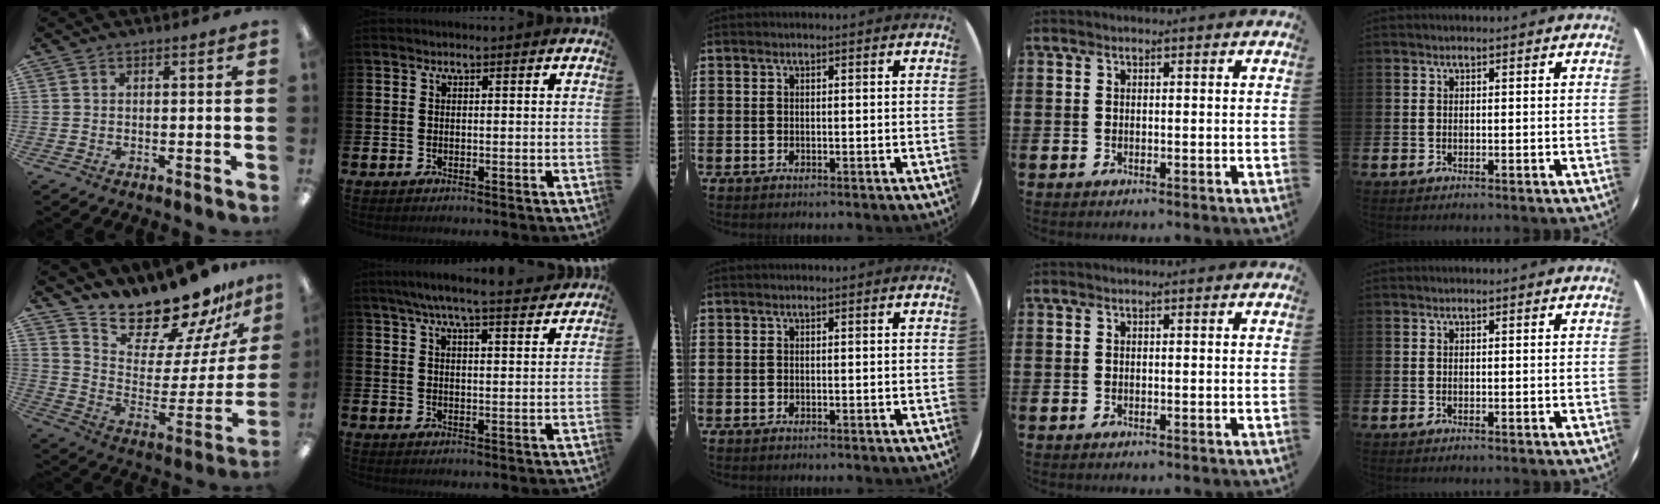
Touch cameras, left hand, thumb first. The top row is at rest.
{"thumb": {"total": 18.7, "force": [17.6, 4.1, 4.9], "torque": [-0.075, -0.165, 0.297]}, "index": {"total": 6.3, "force": [5.9, 0.1, 2.2], "torque": [-0.047, -0.028, 0.103]}}